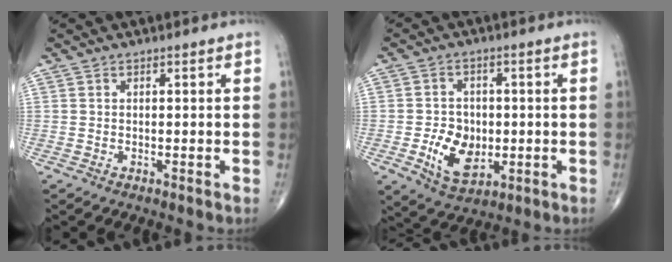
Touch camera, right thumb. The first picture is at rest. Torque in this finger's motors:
{"motor_torque": [0.03, 0.40, 0.47, 0.35, 0.21]}